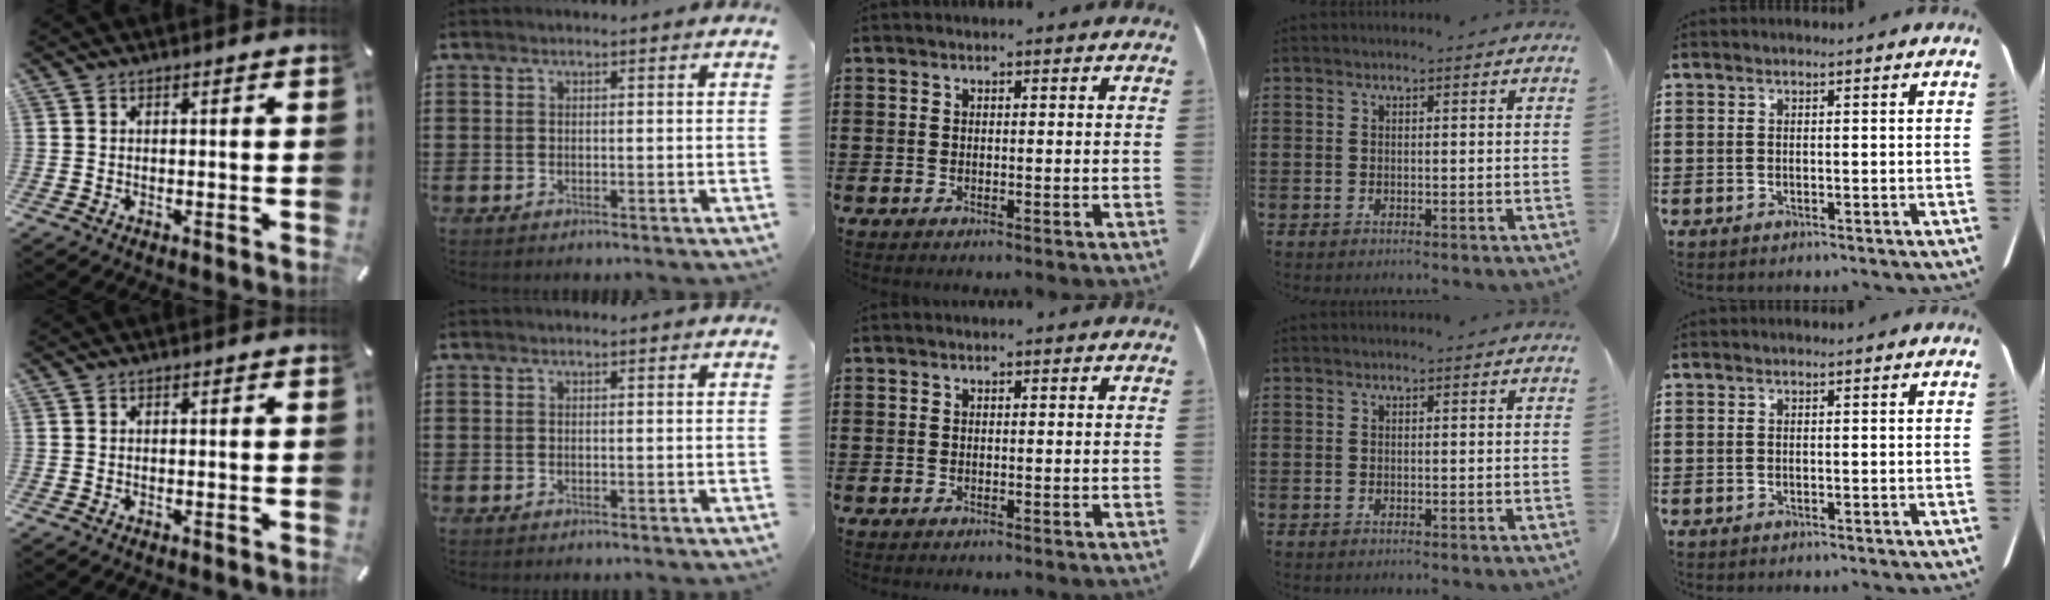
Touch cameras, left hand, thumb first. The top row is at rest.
{}